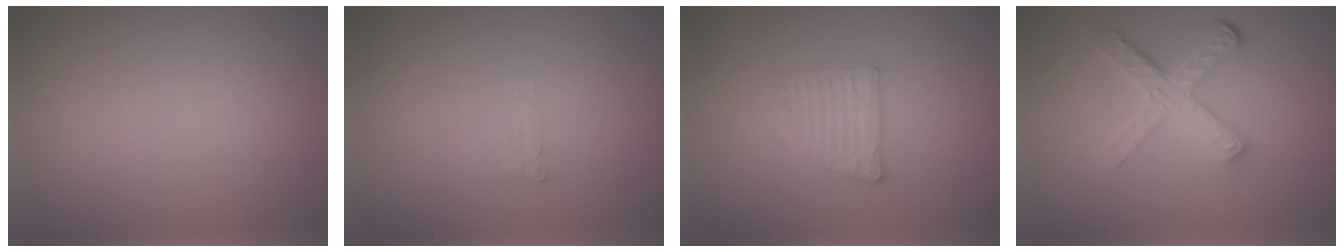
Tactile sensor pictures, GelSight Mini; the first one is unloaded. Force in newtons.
{"total": 0.6, "press": 0.6, "slide": 0.1}
{"total": 2.3, "press": 2.2, "slide": 0.5}
{"total": 4.9, "press": 3.6, "slide": 3.3}